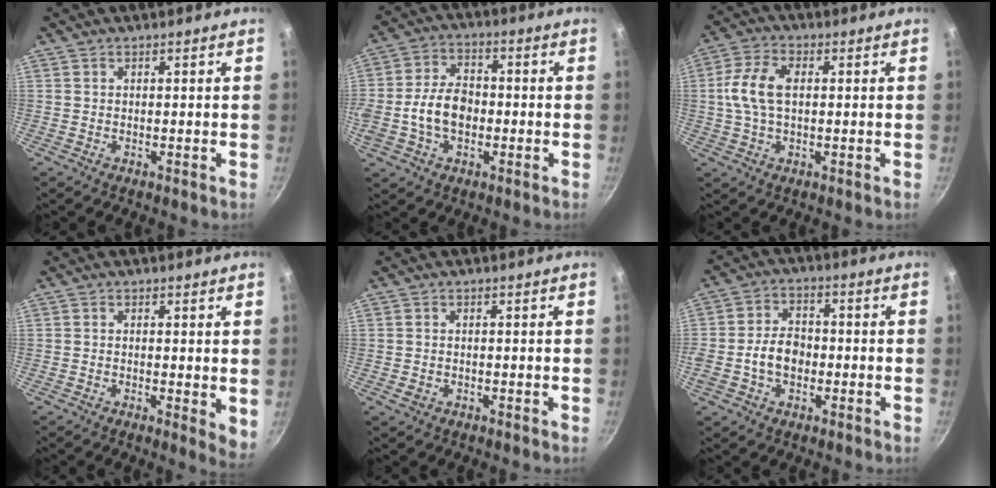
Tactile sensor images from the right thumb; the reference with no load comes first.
{"total": 10.5, "force": [-1.8, 7.2, 7.4], "torque": [-0.118, 0.025, -0.040]}
{"total": 8.7, "force": [0.8, 5.1, 7.0], "torque": [-0.141, 0.019, 0.009]}
{"total": 4.3, "force": [0.2, 1.5, 4.0], "torque": [-0.049, -0.012, 0.001]}
{"total": 1.3, "force": [-0.4, 1.0, 0.7], "torque": [-0.013, 0.001, -0.006]}
{"total": 7.8, "force": [-1.6, 5.7, 5.1], "torque": [-0.072, 0.023, -0.034]}